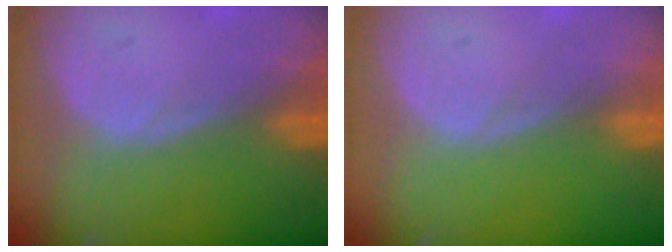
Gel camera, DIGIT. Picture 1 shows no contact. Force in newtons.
{"total": 0.0}